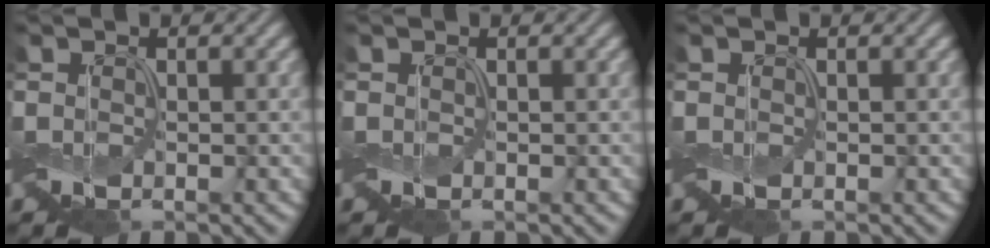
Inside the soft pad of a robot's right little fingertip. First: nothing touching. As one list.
[{"total": 0.0}, {"total": 0.0}]